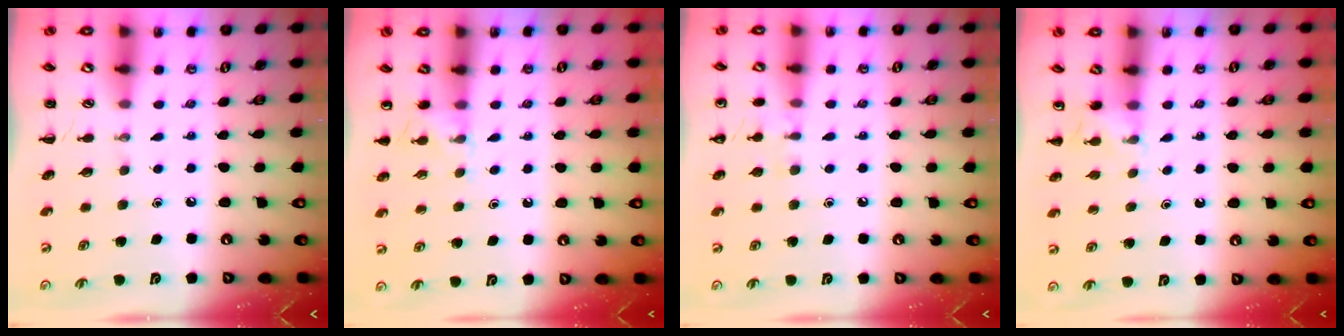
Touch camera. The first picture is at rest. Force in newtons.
{"total": 7.5, "press": 7.3, "slide": 1.9}
{"total": 5.8, "press": 5.6, "slide": 1.7}
{"total": 6.3, "press": 6.1, "slide": 1.5}